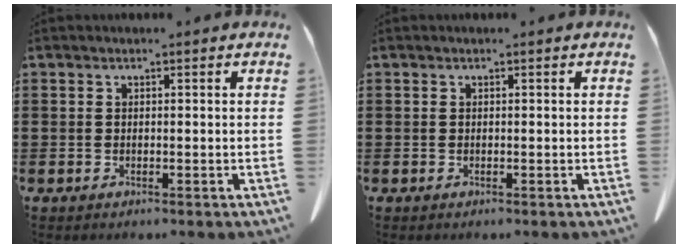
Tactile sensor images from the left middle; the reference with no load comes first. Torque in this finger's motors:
{"motor_torque": [0.00, 0.00, 0.00, -0.01]}